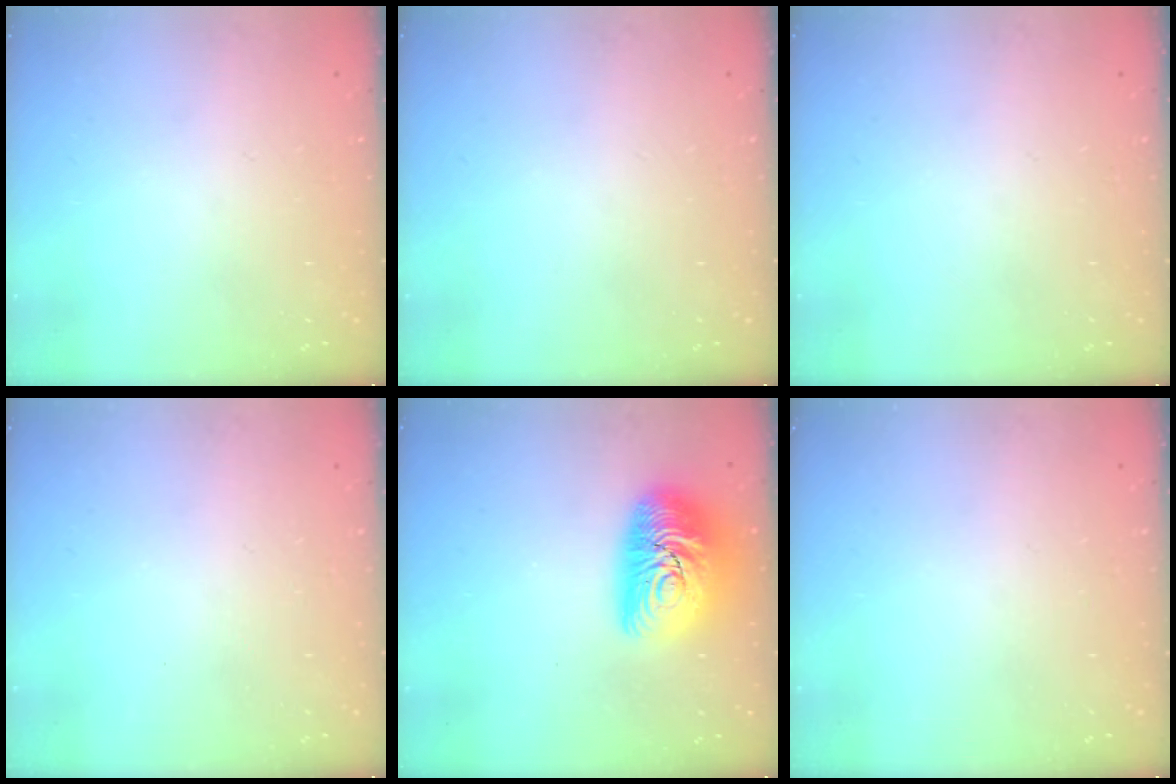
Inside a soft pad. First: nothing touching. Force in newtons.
{"total": 0.0}
{"total": 0.0}
{"total": 0.0}
{"total": 16.1, "press": 16.1, "slide": 0.9}
{"total": 0.0}